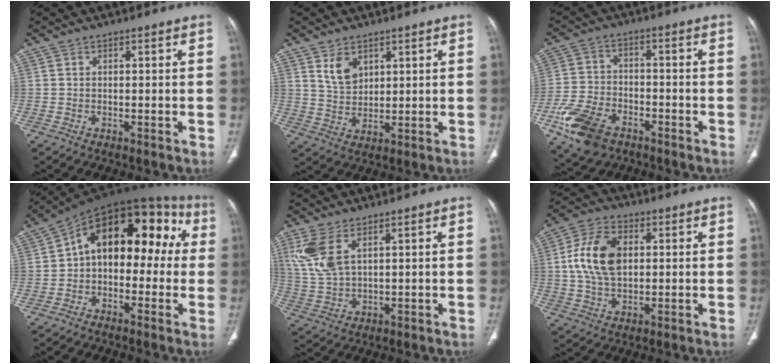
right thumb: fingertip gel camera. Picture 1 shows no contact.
{"total": 5.6, "force": [3.0, 3.6, 3.0], "torque": [-0.039, -0.021, 0.065]}
{"total": 12.2, "force": [-6.6, 7.5, 7.0], "torque": [-0.139, 0.018, -0.119]}
{"total": 18.1, "force": [1.6, 11.0, 14.3], "torque": [-0.157, 0.062, 0.009]}
{"total": 8.6, "force": [4.0, 4.0, 6.5], "torque": [-0.156, -0.005, 0.093]}
{"total": 12.5, "force": [1.8, 7.9, 9.5], "torque": [-0.177, 0.009, 0.032]}